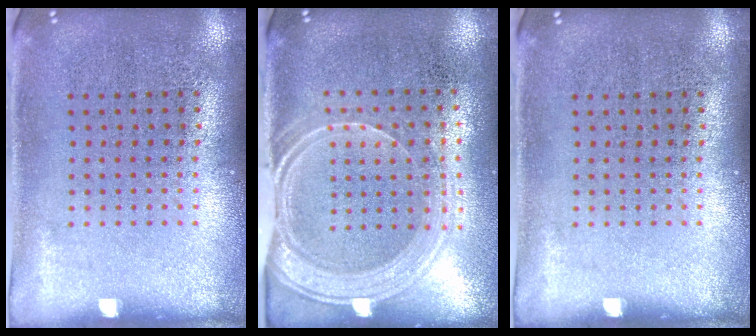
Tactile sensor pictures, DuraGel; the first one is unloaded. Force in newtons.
{"total": 1.8, "press": 1.5, "slide": 0.9}
{"total": 0.0}